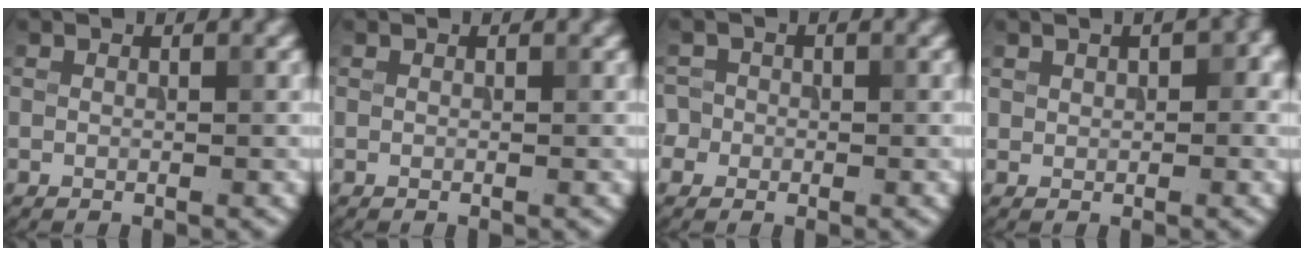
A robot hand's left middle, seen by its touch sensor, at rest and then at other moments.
{"total": 0.0}
{"total": 2.7, "force": [-0.8, 2.5, 0.7], "torque": [0.002, 0.019, -0.032]}
{"total": 3.2, "force": [0.8, 2.1, 2.2], "torque": [-0.030, 0.003, 0.015]}